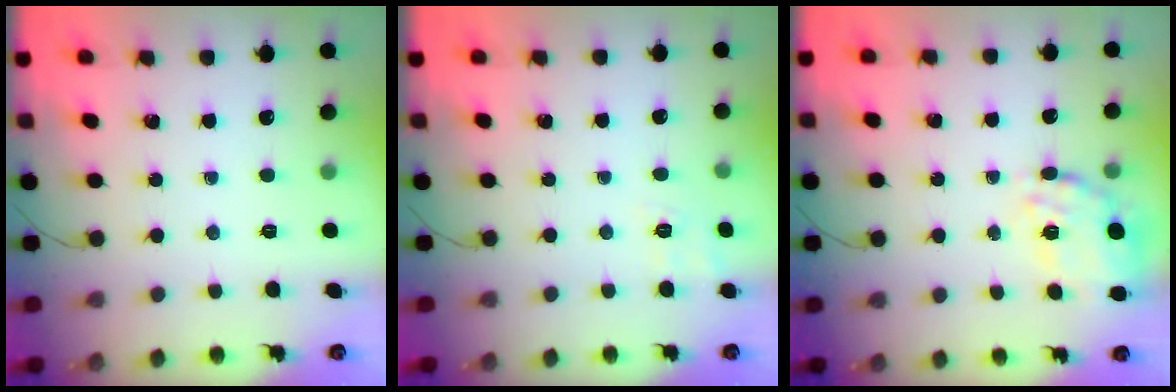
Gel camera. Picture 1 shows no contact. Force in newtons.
{"total": 2.9, "press": 2.1, "slide": 2.0}
{"total": 19.0, "press": 18.8, "slide": 3.2}